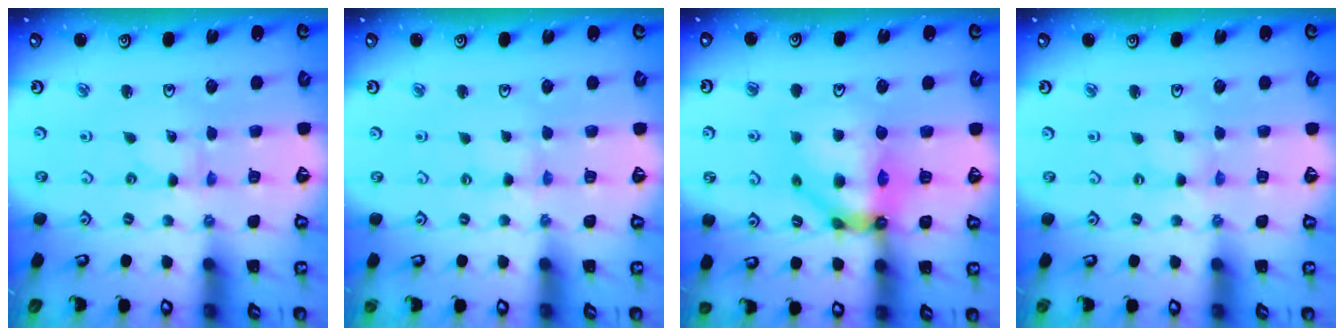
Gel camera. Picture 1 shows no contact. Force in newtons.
{"total": 0.9, "press": 0.8, "slide": 0.2}
{"total": 13.3, "press": 13.2, "slide": 2.2}
{"total": 0.0}